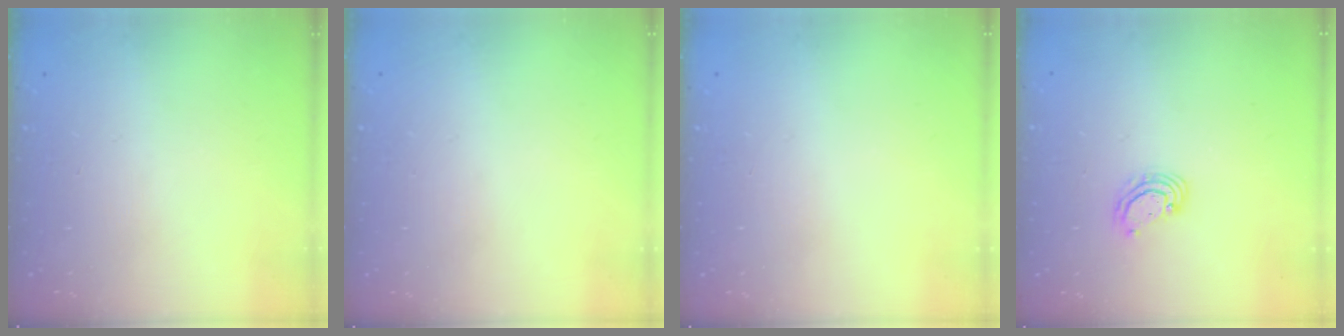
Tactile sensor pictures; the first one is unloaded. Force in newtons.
{"total": 0.0}
{"total": 0.0}
{"total": 3.0, "press": 2.9, "slide": 0.3}